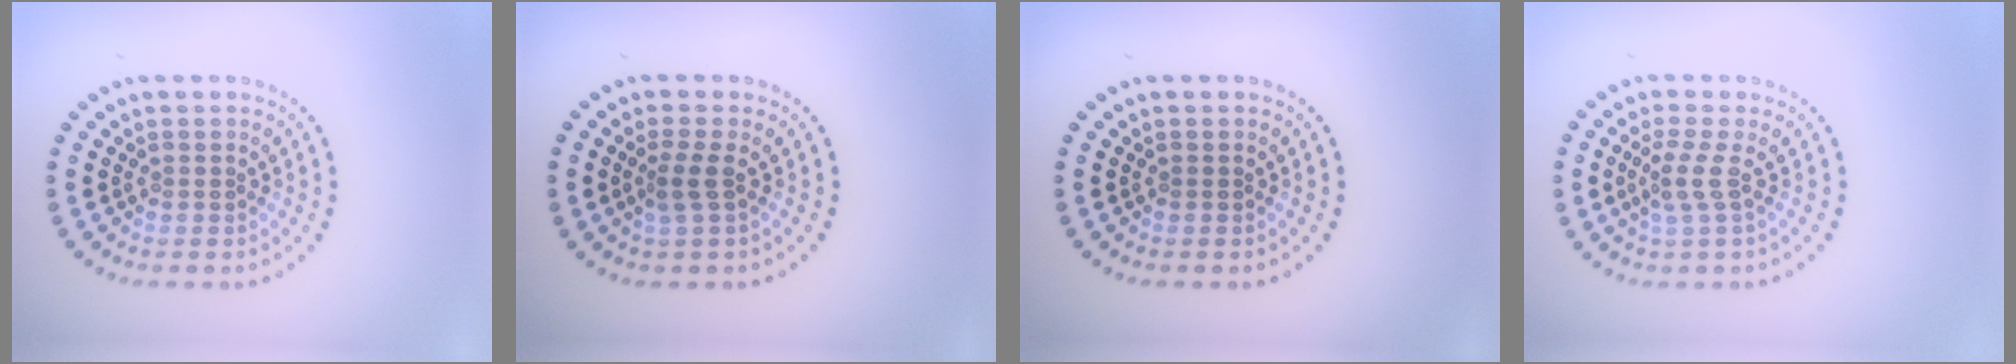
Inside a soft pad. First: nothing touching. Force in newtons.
{"total": 1.5, "press": 1.2, "slide": 1.0}
{"total": 0.0}
{"total": 2.0, "press": 1.4, "slide": 1.4}